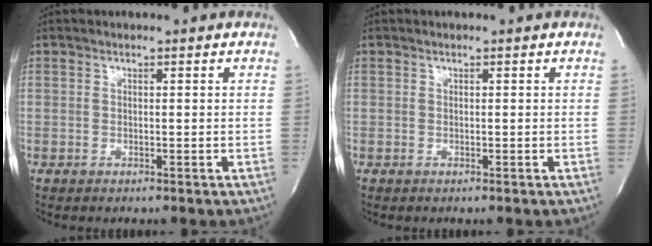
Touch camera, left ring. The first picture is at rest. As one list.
[{"total": 0.0}]